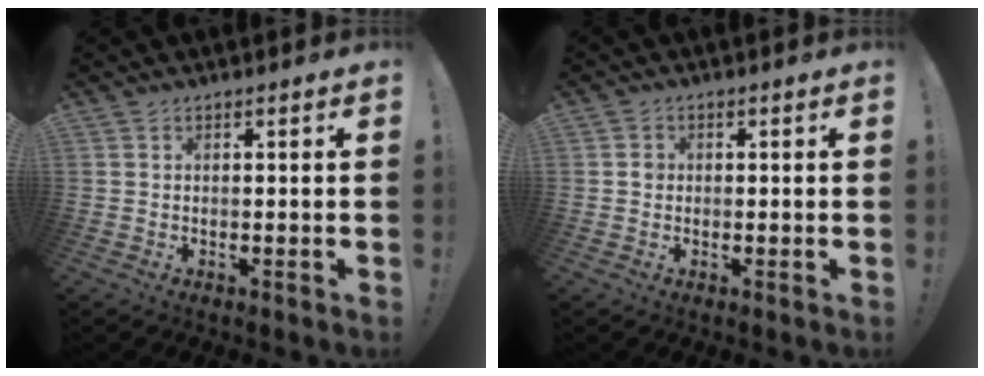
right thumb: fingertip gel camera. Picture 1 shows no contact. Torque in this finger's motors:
{"motor_torque": [0.22, 0.18, 0.22, -0.06, -0.04]}